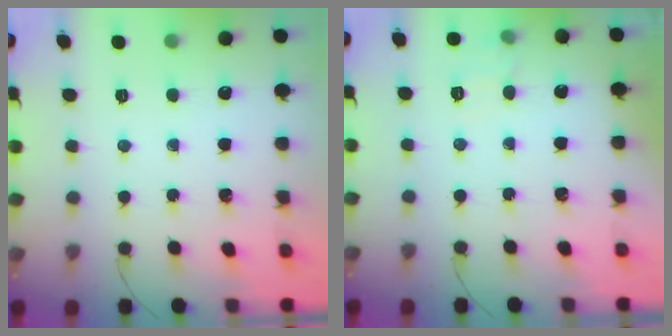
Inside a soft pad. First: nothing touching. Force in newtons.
{"total": 4.2, "press": 3.7, "slide": 2.0}